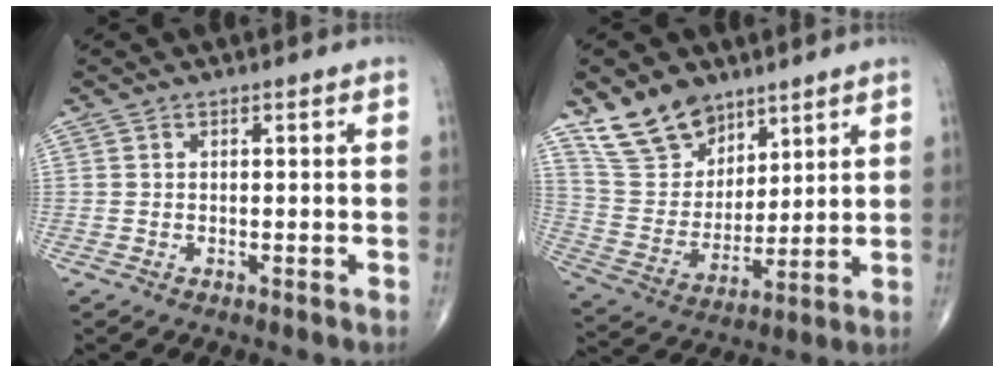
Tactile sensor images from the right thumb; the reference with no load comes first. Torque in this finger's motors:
{"motor_torque": [-0.39, 1.11, -0.39, 0.31, 0.03]}